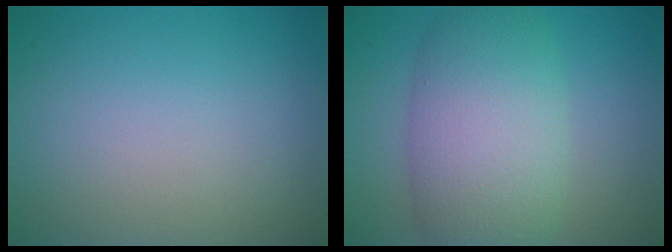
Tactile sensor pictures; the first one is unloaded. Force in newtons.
{"total": 8.4, "press": 8.4, "slide": 0.4}